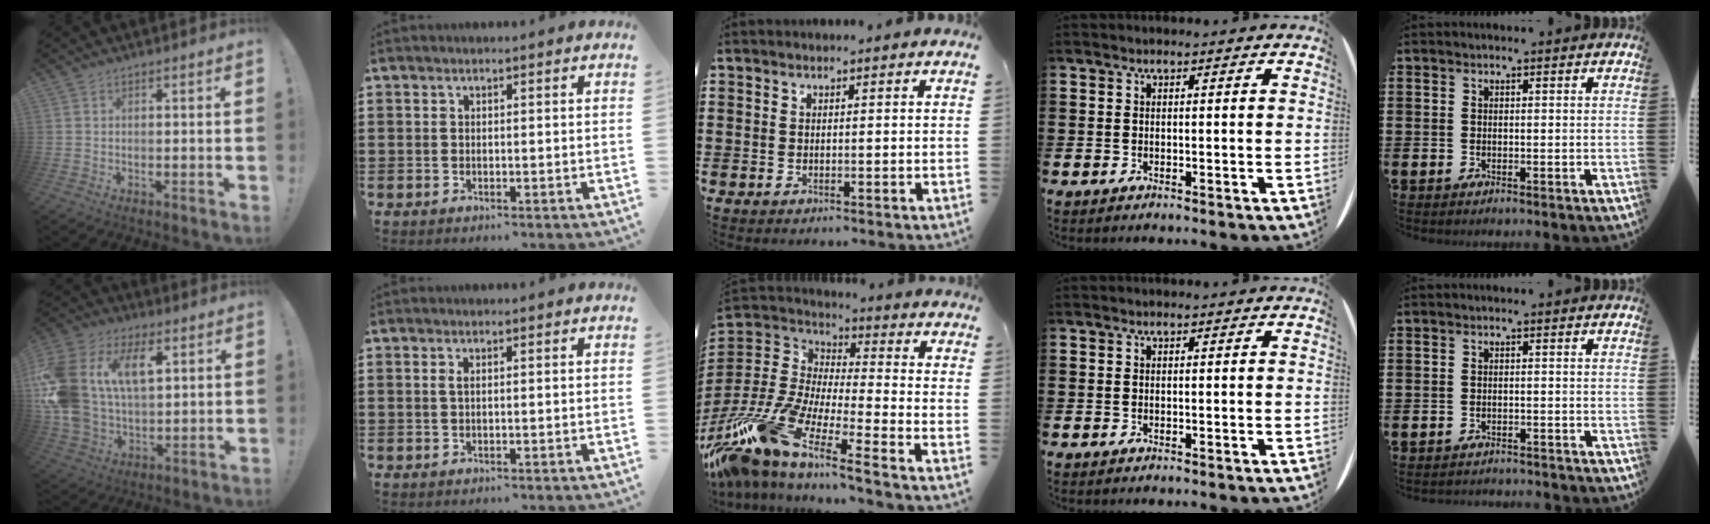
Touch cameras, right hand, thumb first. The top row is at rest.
{"thumb": {"total": 21.7, "force": [6.8, 14.6, 14.5], "torque": [-0.292, -0.016, 0.125]}, "index": {"total": 0.9, "force": [0.2, 0.2, 0.8], "torque": [-0.017, 0.002, 0.003]}, "middle": {"total": 12.5, "force": [-10.3, 2.0, 6.8], "torque": [-0.181, -0.008, -0.216]}, "little": {"total": 1.1, "force": [-1.1, -0.1, -0.1], "torque": [-0.001, 0.002, -0.024]}}